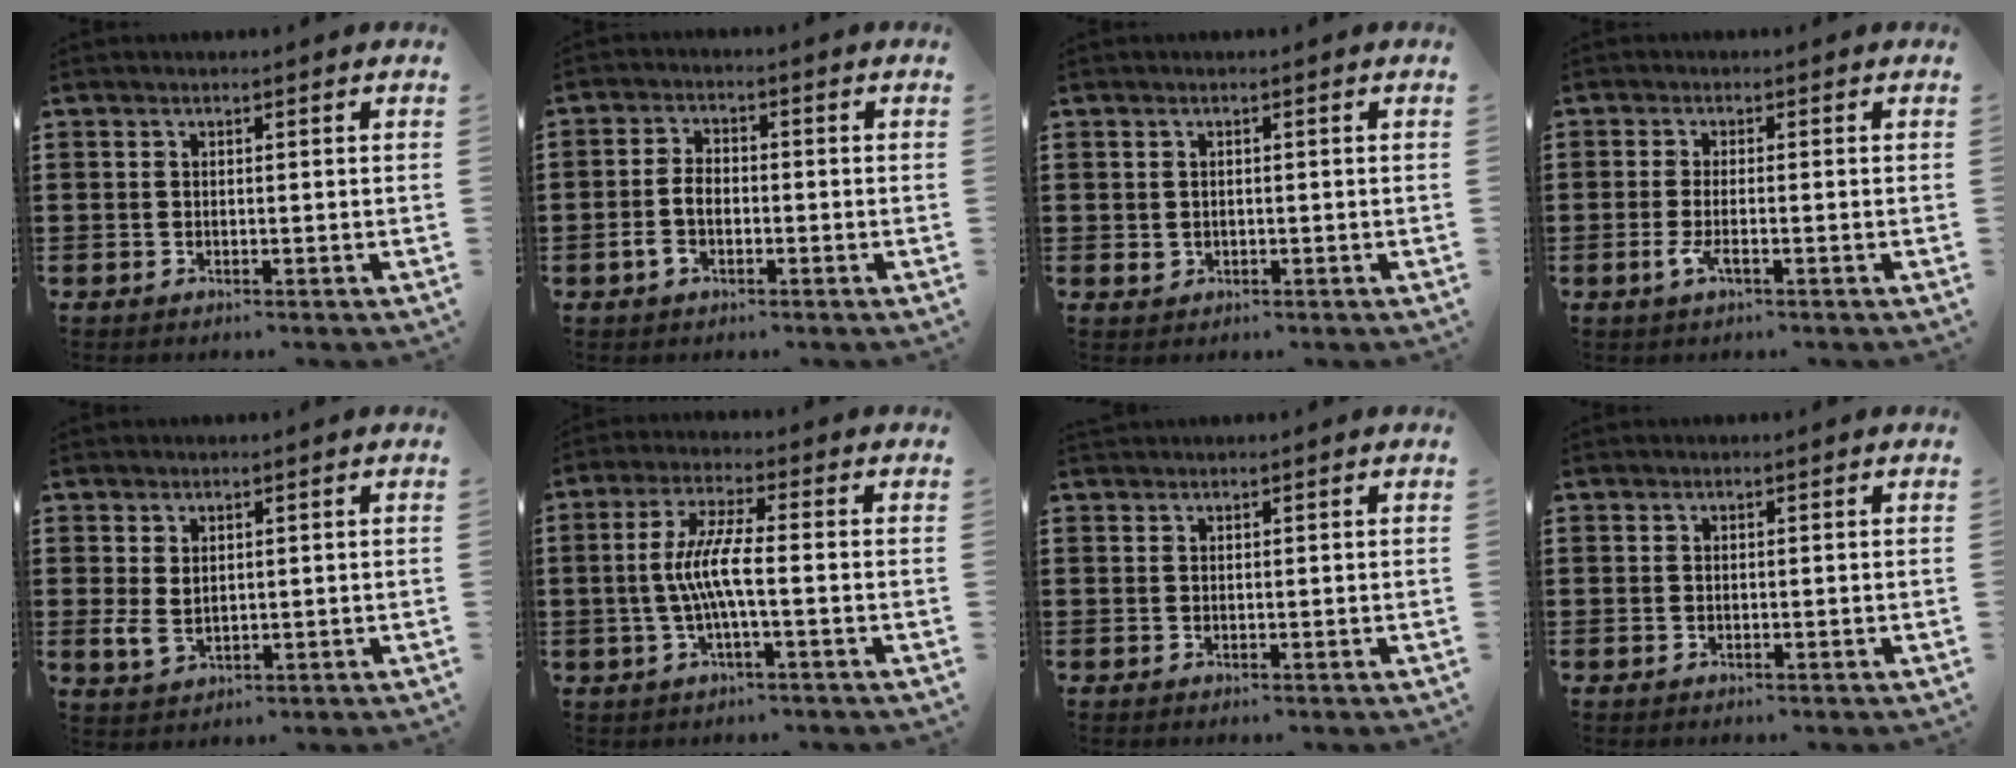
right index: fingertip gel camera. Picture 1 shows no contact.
{"total": 4.1, "force": [-1.2, 2.5, 3.1], "torque": [-0.070, 0.001, -0.025]}
{"total": 1.1, "force": [0.1, 1.0, 0.6], "torque": [-0.014, 0.005, 0.001]}
{"total": 2.7, "force": [-1.1, 0.4, 2.4], "torque": [-0.063, -0.012, -0.025]}
{"total": 2.7, "force": [0.8, 1.7, 2.0], "torque": [-0.048, -0.001, 0.013]}
{"total": 6.8, "force": [-1.0, 0.9, 6.6], "torque": [-0.139, -0.007, -0.028]}
{"total": 0.0}
{"total": 0.0}